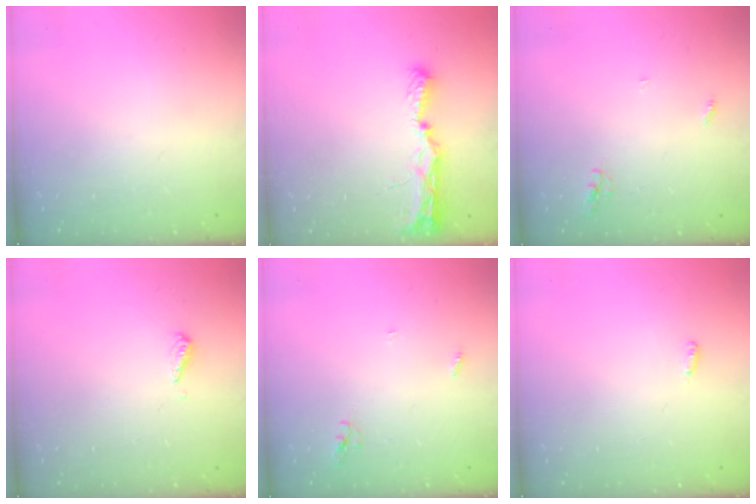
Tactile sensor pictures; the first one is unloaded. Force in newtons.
{"total": 8.8, "press": 8.8, "slide": 1.0}
{"total": 3.8, "press": 3.8, "slide": 0.1}
{"total": 3.0, "press": 3.0, "slide": 0.2}
{"total": 3.8, "press": 3.8, "slide": 0.1}
{"total": 2.7, "press": 2.6, "slide": 0.9}